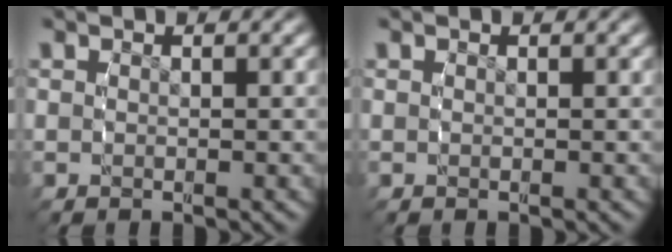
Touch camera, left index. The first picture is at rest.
{"total": 0.0}